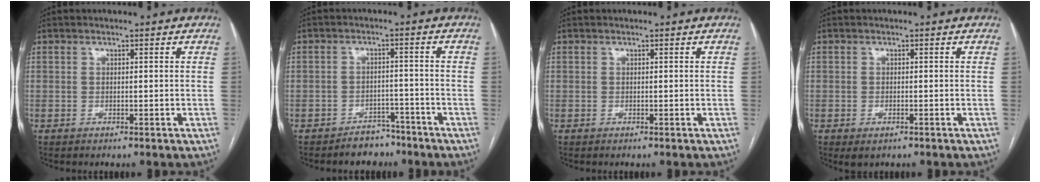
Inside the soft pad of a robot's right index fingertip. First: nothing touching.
{"total": 4.3, "force": [-3.5, 2.5, 0.3], "torque": [0.003, 0.011, -0.049]}
{"total": 0.0}
{"total": 1.8, "force": [-0.9, 0.8, 1.3], "torque": [-0.025, -0.003, -0.003]}